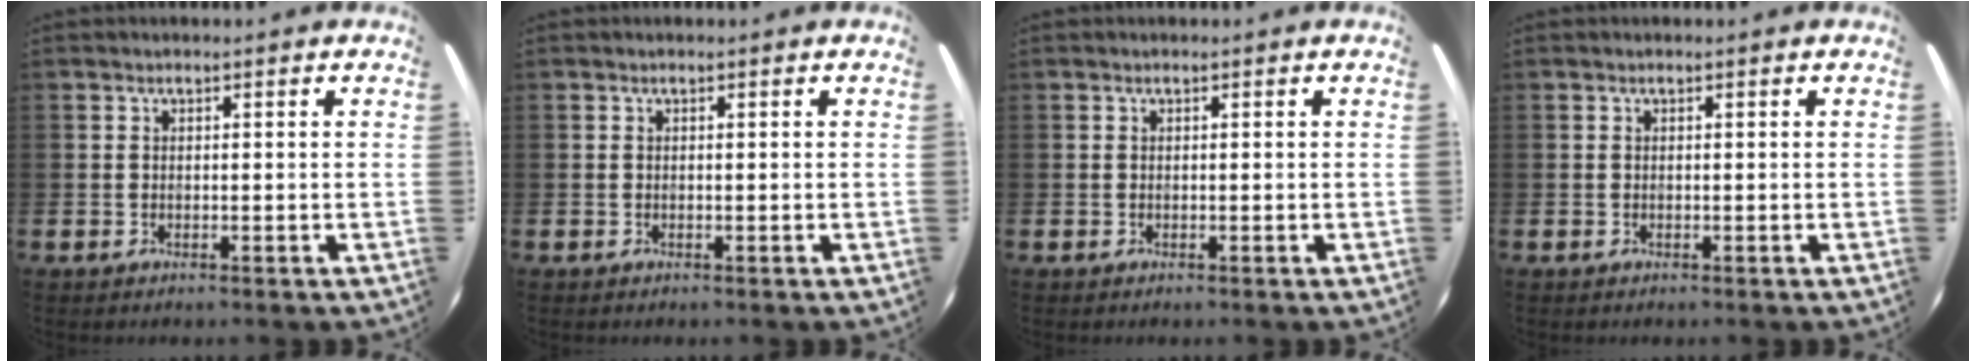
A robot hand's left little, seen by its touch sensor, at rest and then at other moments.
{"total": 0.0}
{"total": 0.0}
{"total": 0.0}